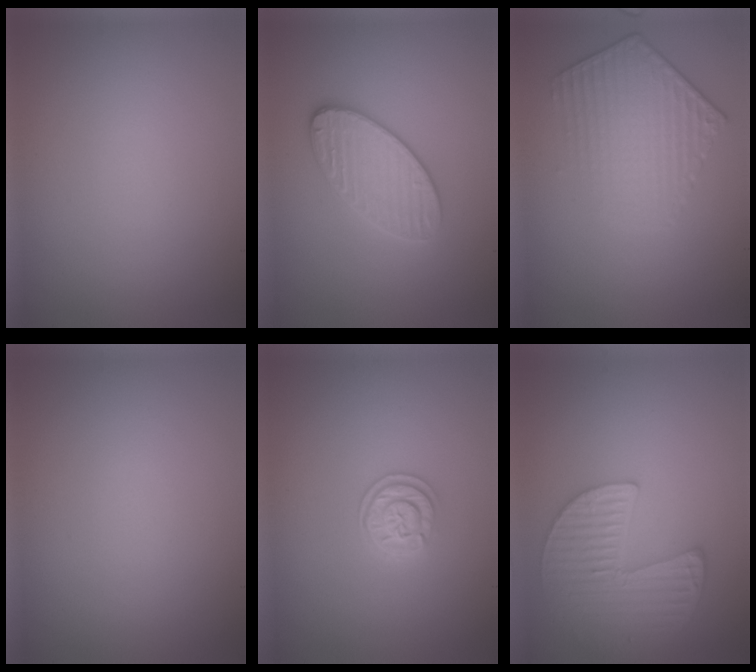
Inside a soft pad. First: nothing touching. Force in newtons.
{"total": 3.7, "press": 3.5, "slide": 1.2}
{"total": 4.3, "press": 3.2, "slide": 2.9}
{"total": 0.0}
{"total": 2.4, "press": 2.1, "slide": 1.1}
{"total": 5.3, "press": 4.3, "slide": 3.1}